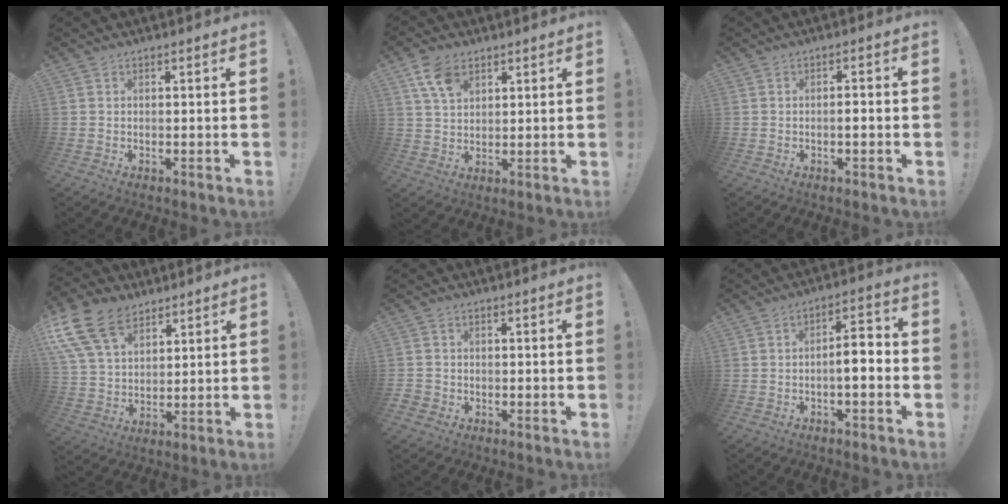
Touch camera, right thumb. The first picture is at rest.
{"total": 8.0, "force": [4.4, 4.9, 4.6], "torque": [-0.083, -0.011, 0.085]}
{"total": 2.2, "force": [-1.1, 0.2, 2.0], "torque": [-0.029, 0.001, -0.021]}
{"total": 17.0, "force": [9.8, 10.5, 9.1], "torque": [-0.187, -0.049, 0.184]}
{"total": 1.8, "force": [-0.6, 1.6, 0.6], "torque": [-0.009, 0.004, -0.011]}
{"total": 7.2, "force": [-2.0, 2.3, 6.5], "torque": [-0.098, 0.009, -0.037]}